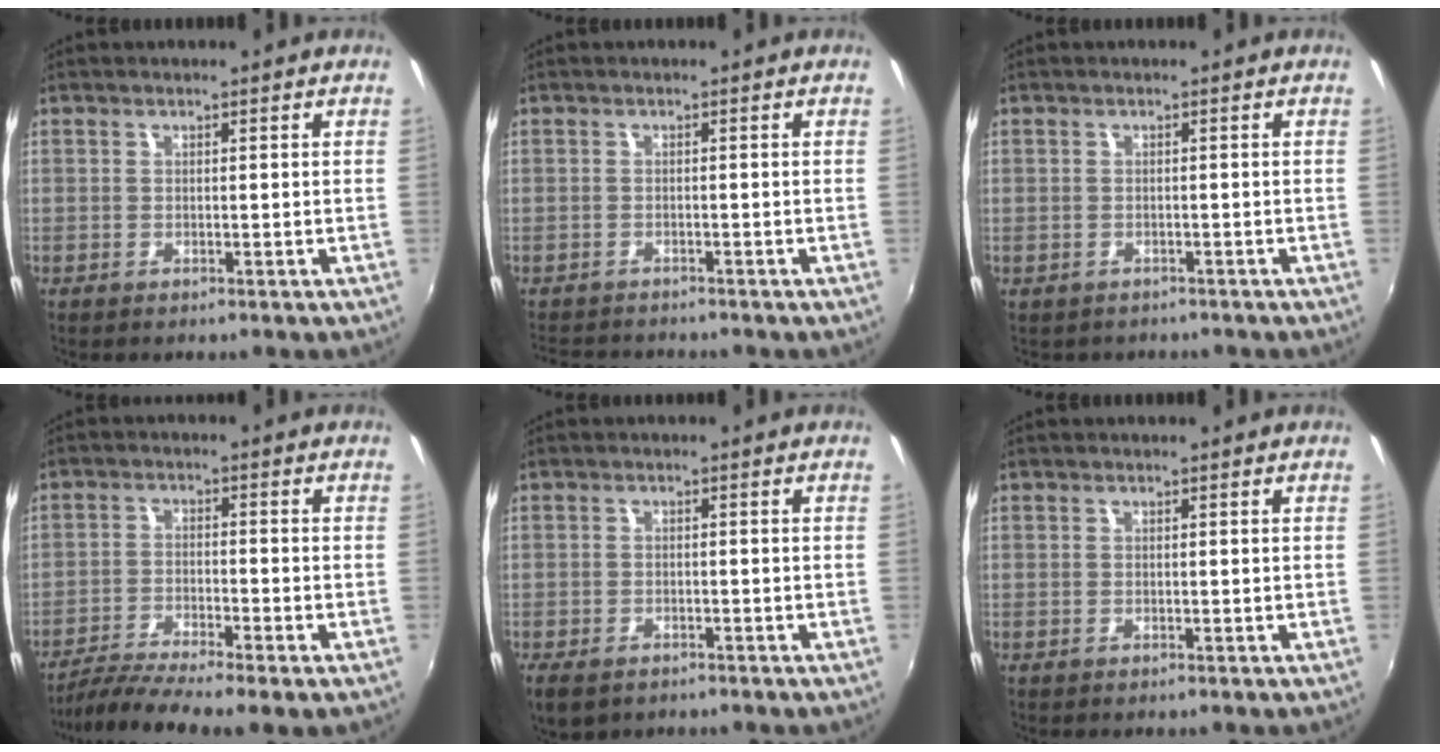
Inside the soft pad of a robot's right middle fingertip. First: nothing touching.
{"total": 5.3, "force": [-5.1, 0.9, 1.3], "torque": [-0.039, -0.018, -0.084]}
{"total": 1.8, "force": [-1.0, 1.5, 0.1], "torque": [-0.007, 0.000, -0.012]}
{"total": 8.5, "force": [-7.1, 0.1, 4.7], "torque": [-0.106, -0.021, -0.126]}
{"total": 6.0, "force": [-4.0, 3.0, 3.2], "torque": [-0.078, -0.025, -0.069]}
{"total": 0.0}